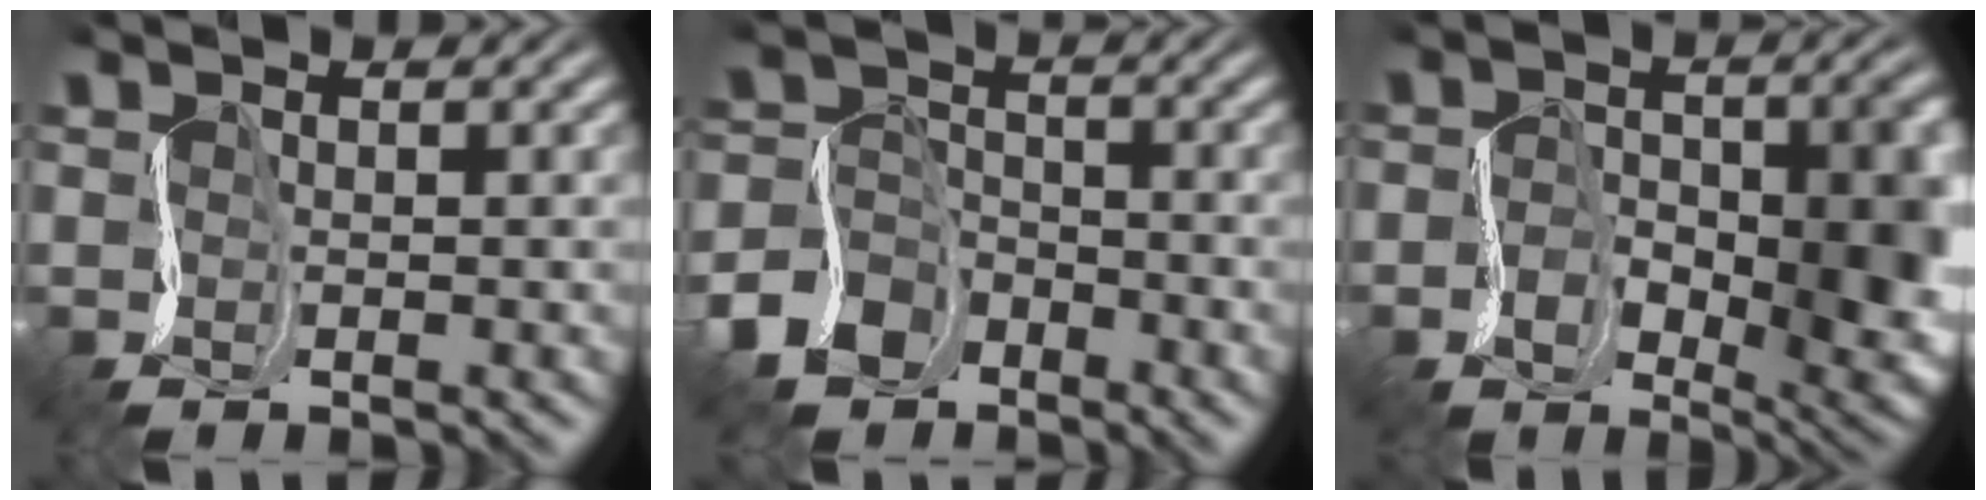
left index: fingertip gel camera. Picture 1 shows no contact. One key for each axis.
{"total": 4.9, "fx": -3.3, "fy": 3.3, "fz": 1.5, "tx": -0.039, "ty": 0.003, "tz": -0.075}
{"total": 11.0, "fx": -2.1, "fy": 6.1, "fz": 9.0, "tx": -0.118, "ty": -0.011, "tz": -0.030}